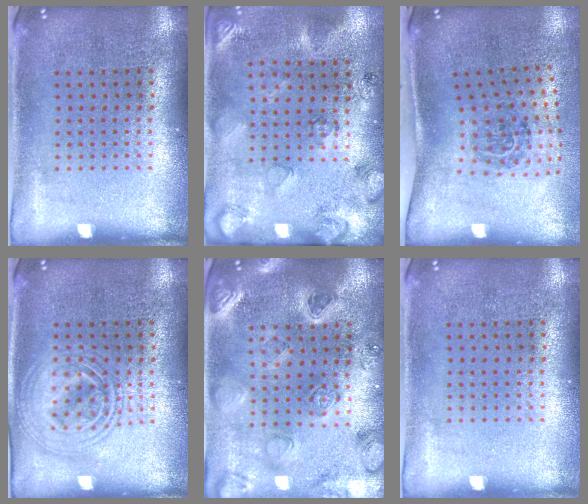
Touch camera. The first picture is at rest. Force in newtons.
{"total": 2.6, "press": 1.8, "slide": 1.9}
{"total": 1.8, "press": 1.2, "slide": 1.3}
{"total": 2.7, "press": 2.7, "slide": 0.3}
{"total": 2.1, "press": 2.1, "slide": 0.4}
{"total": 0.0}